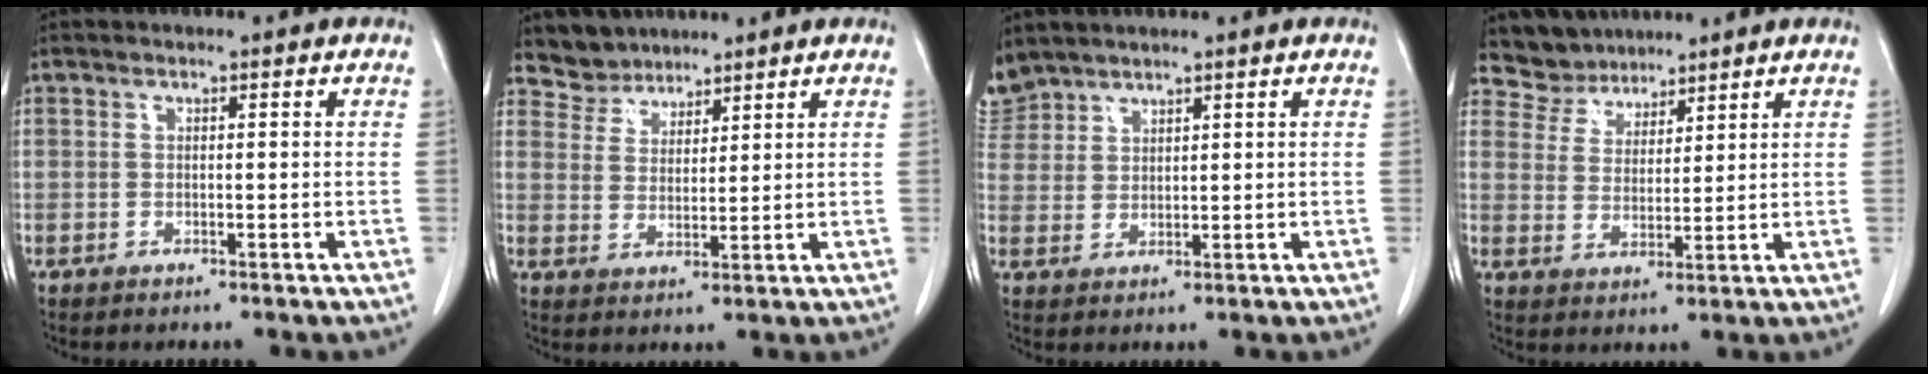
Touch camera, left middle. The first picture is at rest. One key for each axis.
{"total": 4.6, "fx": 4.2, "fy": 1.9, "fz": -0.5, "tx": 0.010, "ty": 0.007, "tz": 0.081}
{"total": 4.8, "fx": 4.5, "fy": 1.7, "fz": 0.0, "tx": -0.008, "ty": 0.011, "tz": 0.100}
{"total": 5.0, "fx": 4.6, "fy": 1.9, "fz": -0.6, "tx": 0.009, "ty": 0.008, "tz": 0.092}